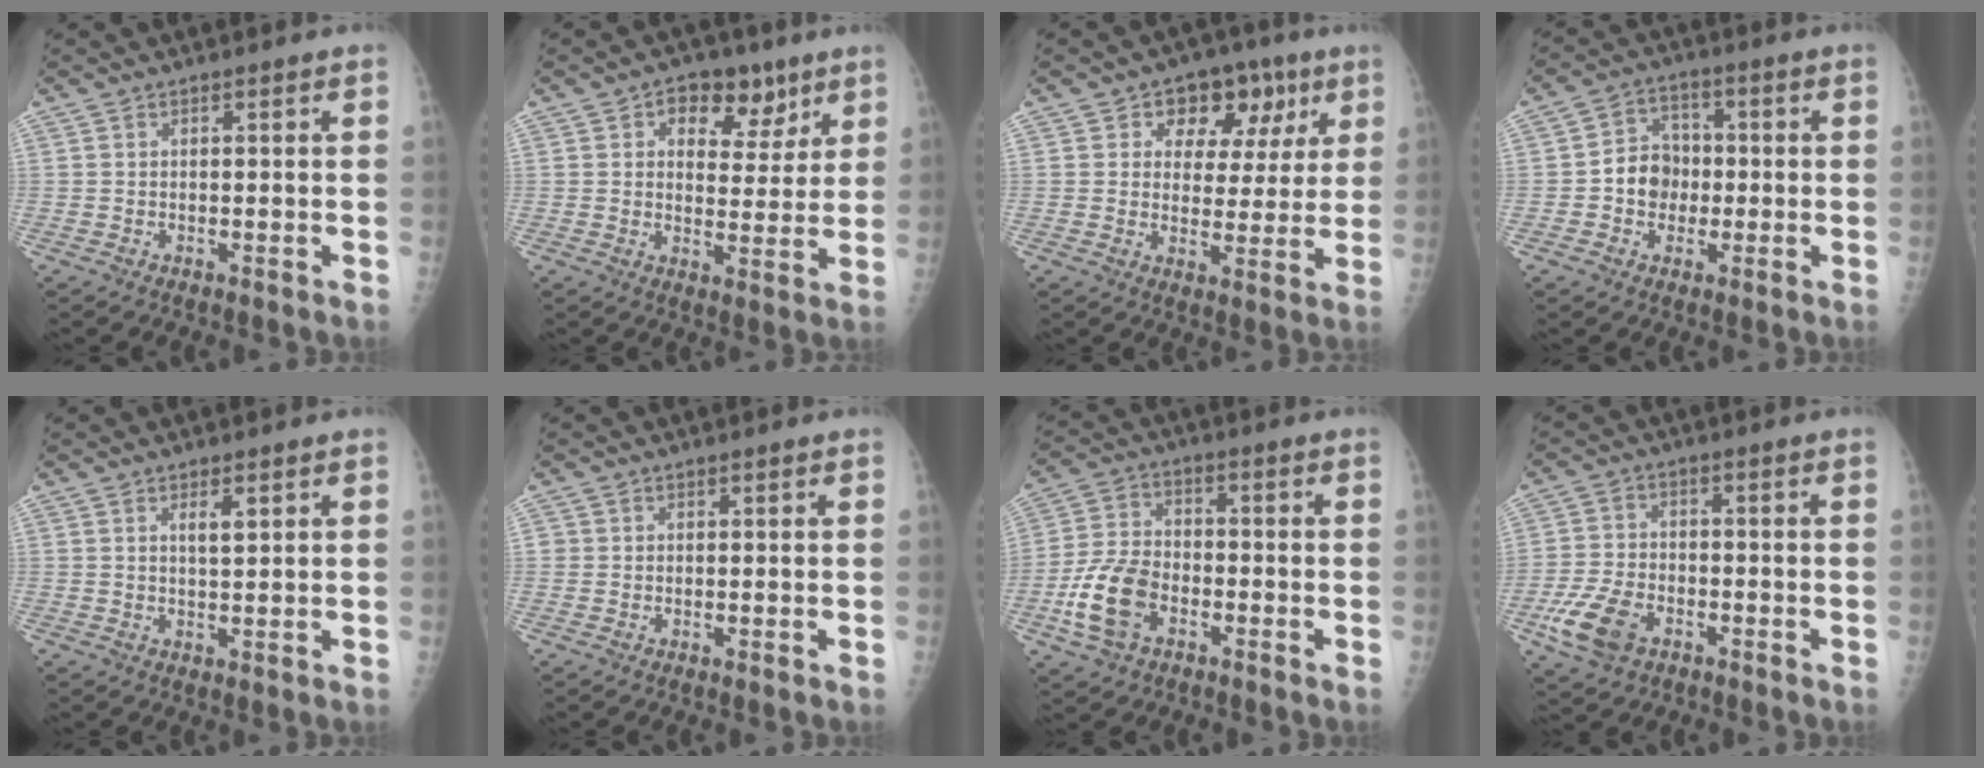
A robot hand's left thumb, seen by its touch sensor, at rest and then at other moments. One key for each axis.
{"total": 9.3, "fx": 4.9, "fy": 6.1, "fz": 5.1, "tx": -0.029, "ty": -0.017, "tz": 0.068}
{"total": 10.9, "fx": 4.9, "fy": 8.0, "fz": 5.6, "tx": -0.023, "ty": -0.008, "tz": 0.066}
{"total": 7.4, "fx": -1.1, "fy": 6.4, "fz": 3.5, "tx": -0.021, "ty": 0.021, "tz": -0.028}
{"total": 2.5, "fx": 1.2, "fy": 0.7, "fz": 2.1, "tx": -0.033, "ty": -0.008, "tz": 0.021}
{"total": 0.9, "fx": 0.0, "fy": 0.9, "fz": 0.0, "tx": 0.012, "ty": 0.005, "tz": -0.002}
{"total": 11.0, "fx": -4.3, "fy": 7.1, "fz": 7.3, "tx": -0.140, "ty": 0.020, "tz": -0.085}
{"total": 9.3, "fx": -4.4, "fy": 5.8, "fz": 5.9, "tx": -0.116, "ty": 0.011, "tz": -0.082}